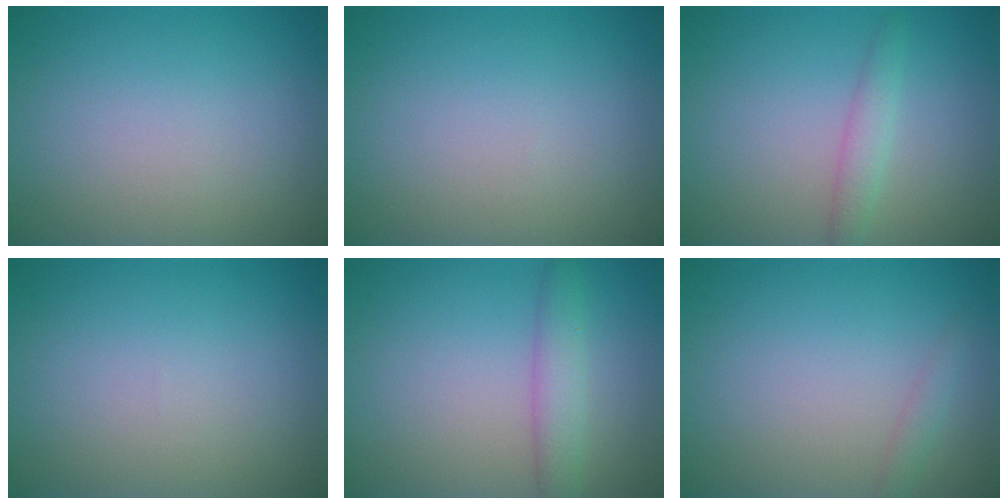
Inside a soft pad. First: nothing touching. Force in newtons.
{"total": 0.0}
{"total": 1.7, "press": 1.7, "slide": 0.1}
{"total": 0.0}
{"total": 2.7, "press": 2.7, "slide": 0.2}
{"total": 1.0, "press": 1.0, "slide": 0.0}